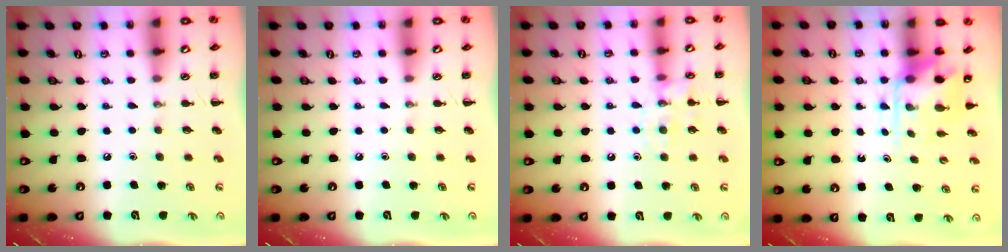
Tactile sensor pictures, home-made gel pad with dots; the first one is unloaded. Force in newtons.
{"total": 0.0}
{"total": 10.1, "press": 10.1, "slide": 0.5}
{"total": 5.0, "press": 4.9, "slide": 0.8}